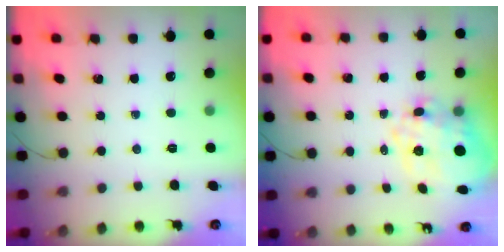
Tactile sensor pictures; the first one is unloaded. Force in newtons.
{"total": 13.0, "press": 12.7, "slide": 3.0}